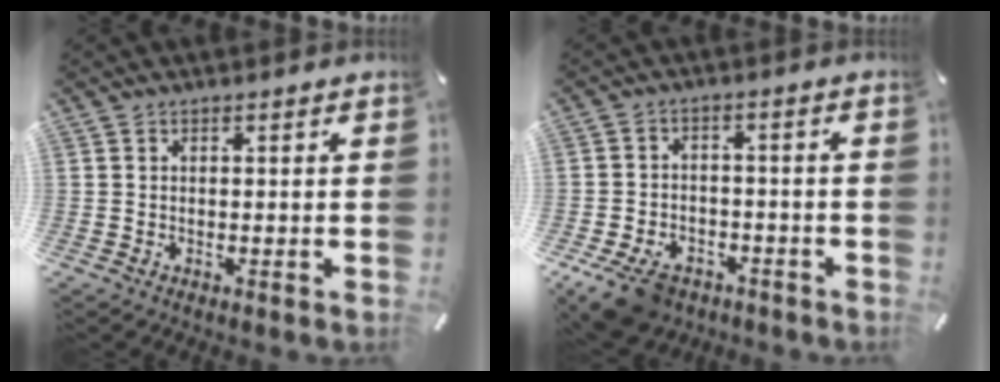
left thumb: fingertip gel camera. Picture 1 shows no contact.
{"total": 9.2, "force": [-5.8, 5.7, 4.4], "torque": [-0.086, 0.032, -0.101]}